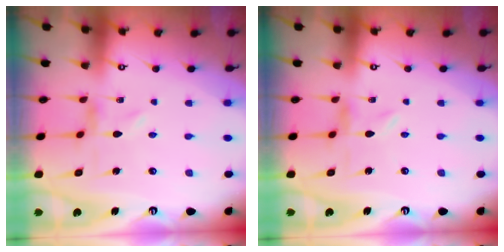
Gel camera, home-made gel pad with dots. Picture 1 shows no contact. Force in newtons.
{"total": 0.7, "press": 0.6, "slide": 0.3}